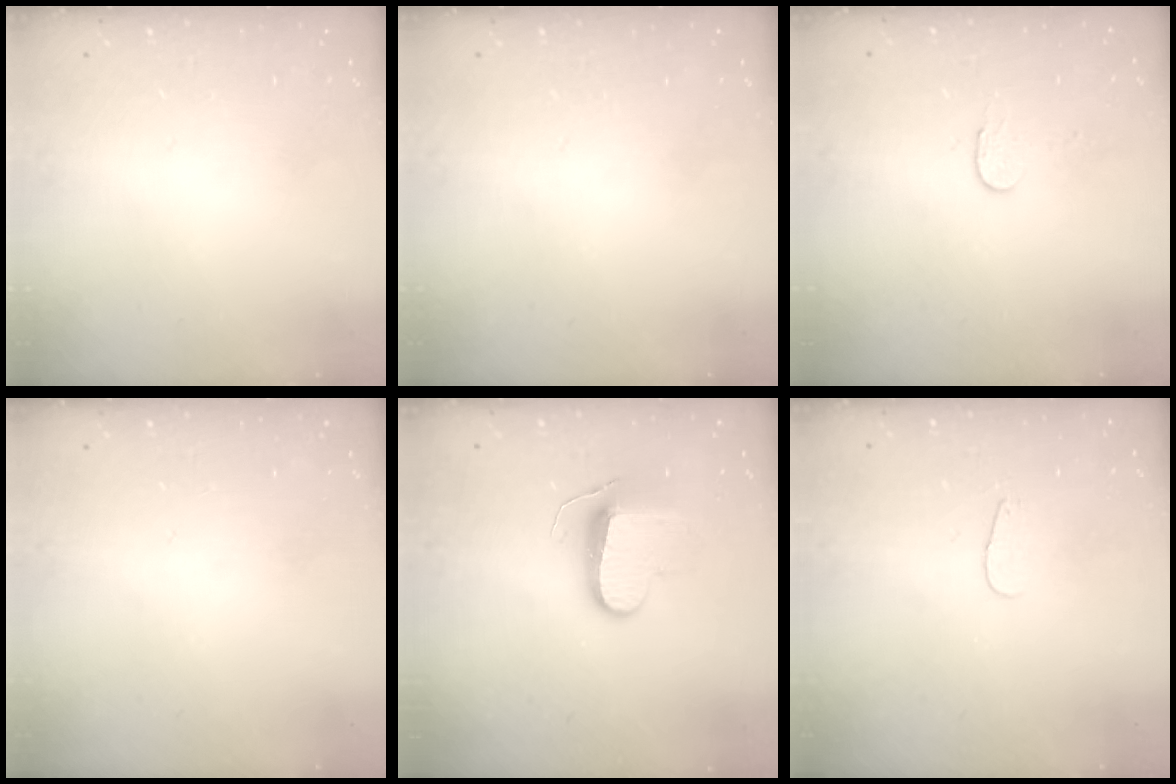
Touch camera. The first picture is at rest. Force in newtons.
{"total": 0.0}
{"total": 2.7, "press": 2.7, "slide": 0.2}
{"total": 0.0}
{"total": 9.4, "press": 9.4, "slide": 0.5}
{"total": 2.8, "press": 2.8, "slide": 0.2}